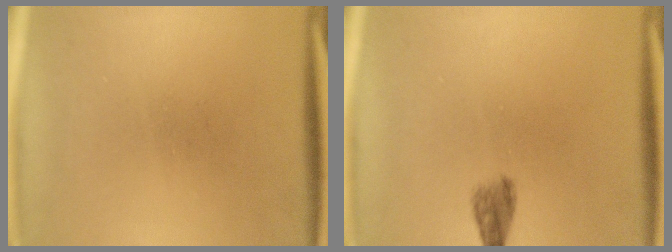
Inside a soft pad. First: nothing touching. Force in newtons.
{"total": 2.4}